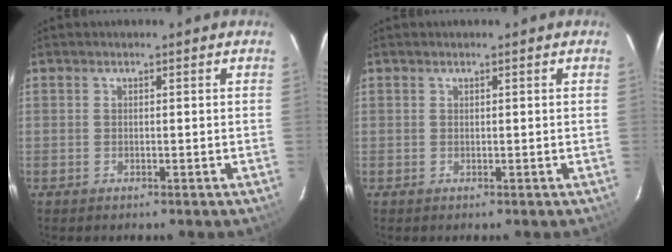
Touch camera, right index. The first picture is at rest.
{"total": 0.0}